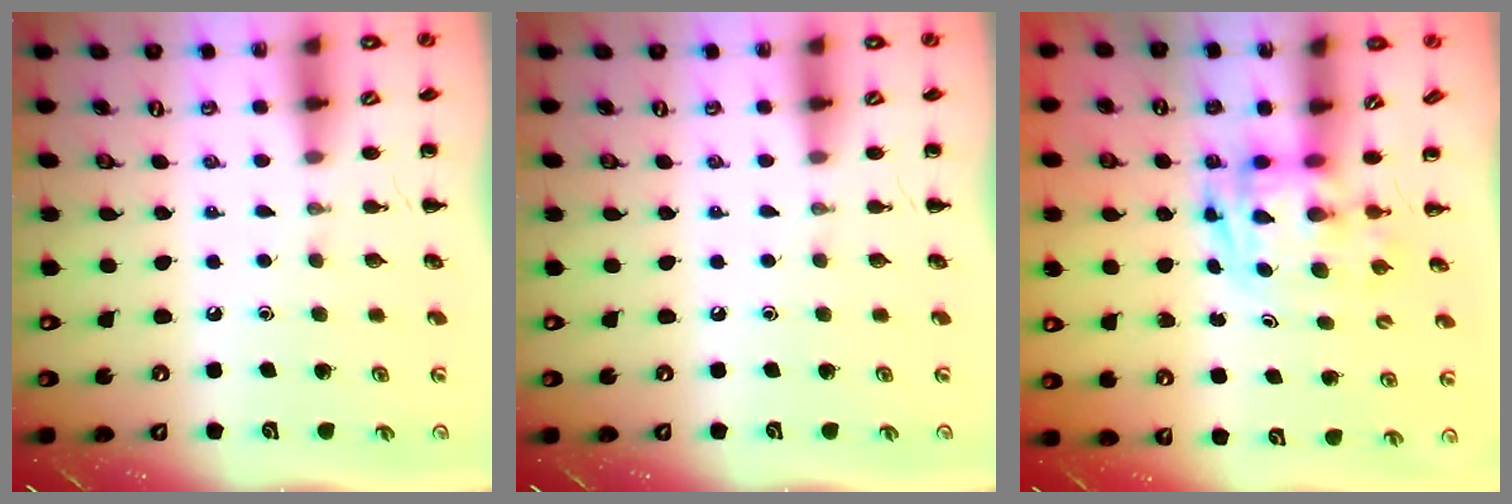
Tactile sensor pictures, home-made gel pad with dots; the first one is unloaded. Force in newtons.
{"total": 0.0}
{"total": 2.7, "press": 2.7, "slide": 0.5}